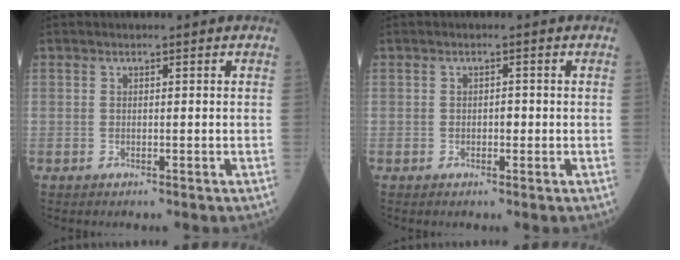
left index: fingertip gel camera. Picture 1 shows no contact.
{"total": 1.1, "force": [-0.2, 0.6, 0.9], "torque": [-0.011, 0.003, -0.004]}